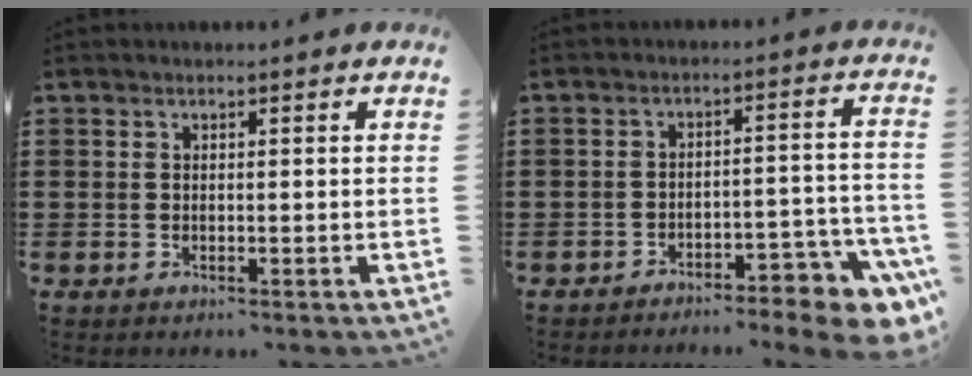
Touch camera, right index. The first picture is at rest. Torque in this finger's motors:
{"motor_torque": [0.88, -0.35, 0.35, 0.04]}